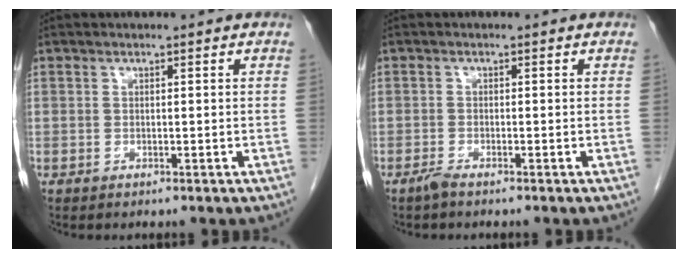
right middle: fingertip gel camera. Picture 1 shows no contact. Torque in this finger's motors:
{"motor_torque": [0.09, -0.04, 0.00, 0.00]}